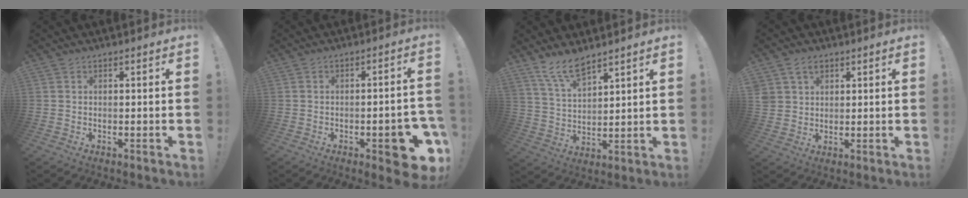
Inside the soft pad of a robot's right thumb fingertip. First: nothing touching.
{"total": 10.4, "force": [-4.5, 3.1, 8.8], "torque": [-0.091, 0.012, -0.068]}
{"total": 9.2, "force": [7.6, 2.8, 4.3], "torque": [-0.093, -0.041, 0.147]}
{"total": 4.8, "force": [2.7, 3.7, 1.3], "torque": [-0.028, -0.006, 0.053]}